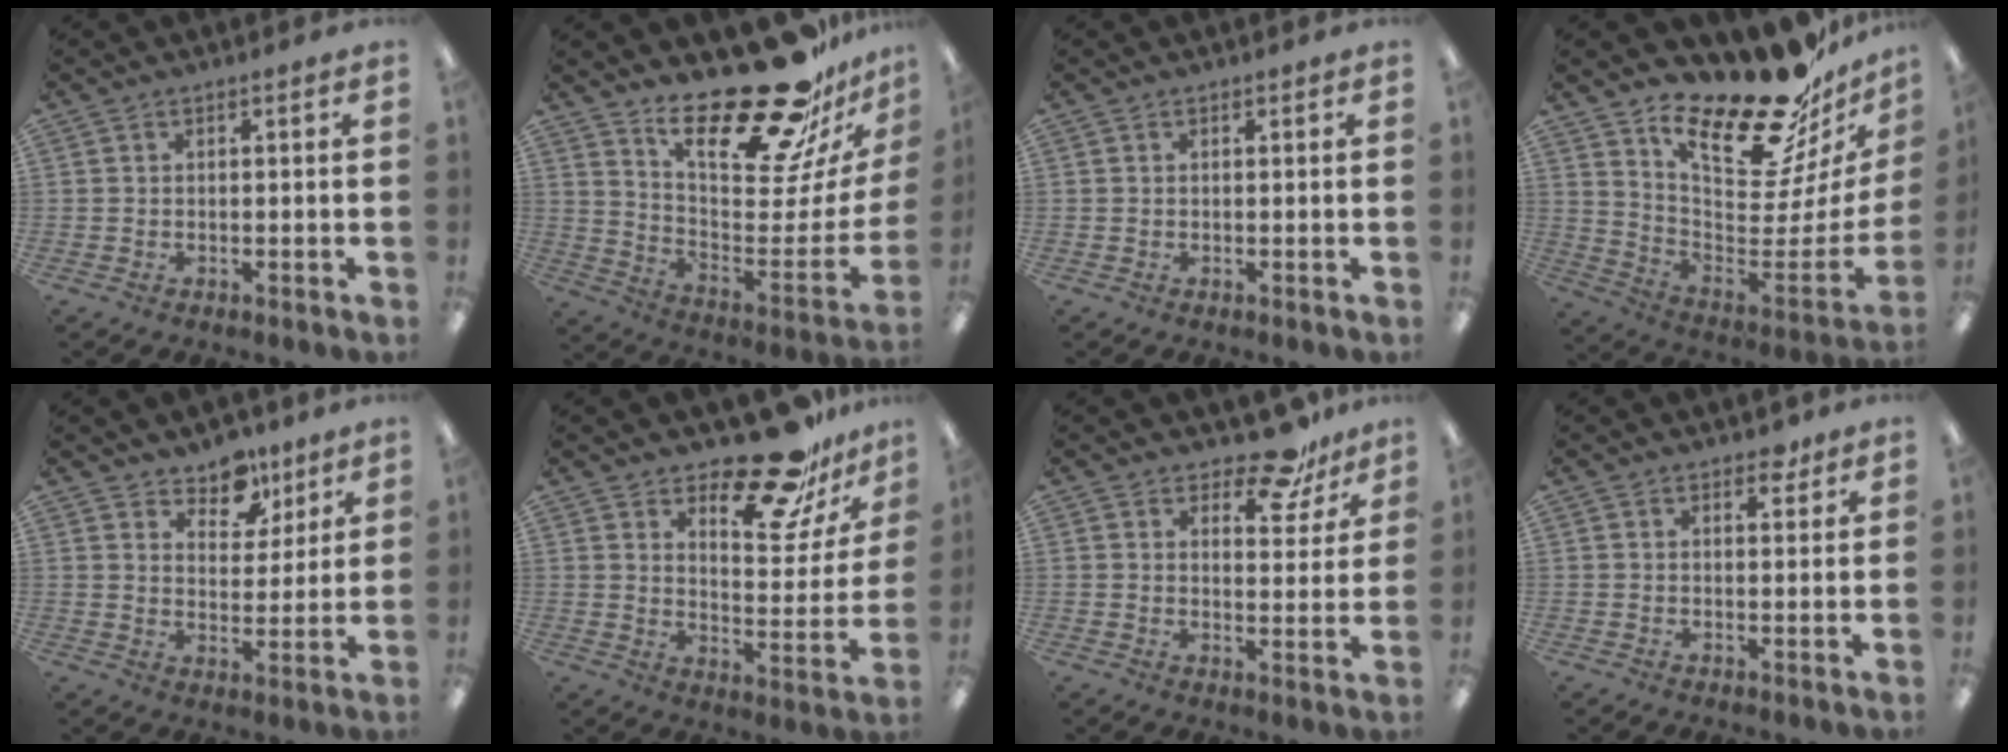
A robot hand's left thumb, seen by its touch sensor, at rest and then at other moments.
{"total": 26.5, "force": [20.3, 8.1, 15.0], "torque": [-0.210, -0.146, 0.338]}
{"total": 0.0}
{"total": 22.9, "force": [18.2, 7.2, 11.8], "torque": [-0.141, -0.157, 0.306]}
{"total": 8.9, "force": [7.0, 5.1, 2.2], "torque": [-0.024, -0.047, 0.125]}
{"total": 19.0, "force": [14.8, 6.6, 9.8], "torque": [-0.141, -0.100, 0.249]}
{"total": 10.2, "force": [8.2, 4.1, 4.4], "torque": [-0.058, -0.053, 0.146]}
{"total": 3.0, "force": [2.2, 1.6, 1.1], "torque": [0.000, -0.007, 0.037]}